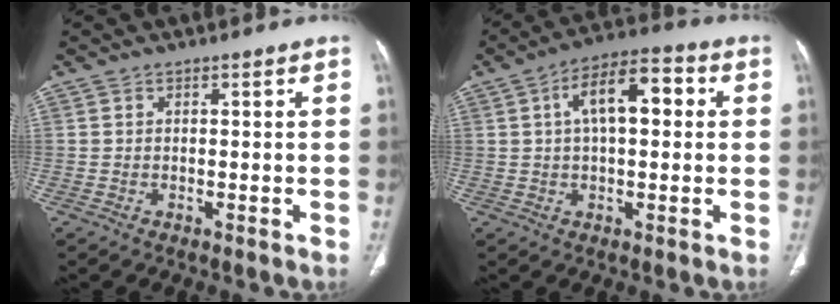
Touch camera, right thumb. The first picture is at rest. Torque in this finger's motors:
{"motor_torque": [0.47, 1.52, 0.92, -0.24, 0.04]}